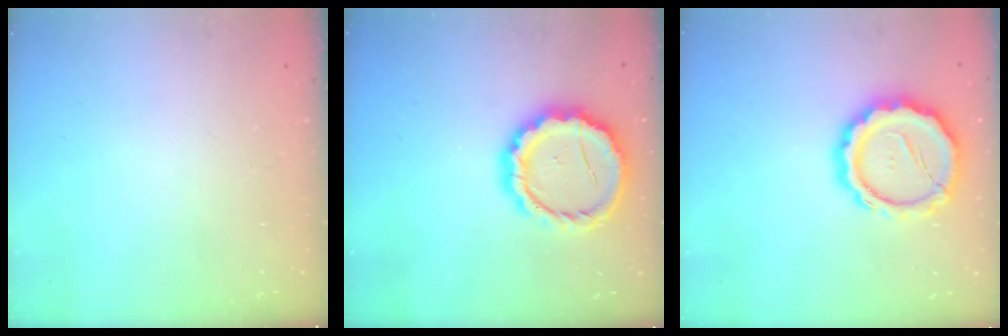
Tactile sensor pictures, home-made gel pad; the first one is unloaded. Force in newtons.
{"total": 14.2, "press": 14.1, "slide": 2.2}
{"total": 15.4, "press": 15.2, "slide": 2.3}